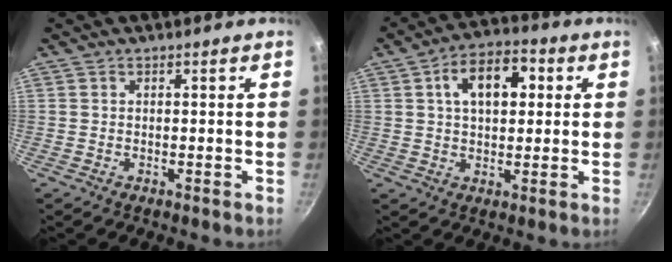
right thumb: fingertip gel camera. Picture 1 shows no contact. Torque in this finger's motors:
{"motor_torque": [-0.47, 0.72, 0.44, 0.16, 0.07]}